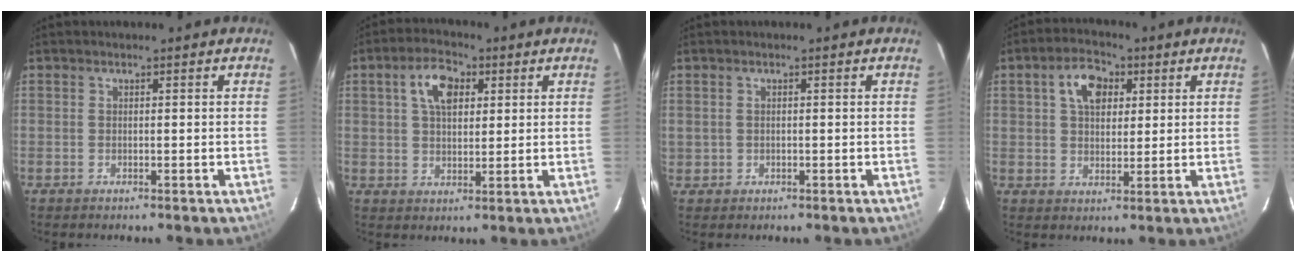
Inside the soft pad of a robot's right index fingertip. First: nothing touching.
{"total": 7.0, "force": [2.6, 4.0, 5.2], "torque": [-0.092, 0.022, 0.047]}
{"total": 1.2, "force": [0.1, 1.0, 0.5], "torque": [-0.010, 0.003, 0.006]}
{"total": 7.2, "force": [2.6, 4.6, 4.8], "torque": [-0.082, 0.026, 0.048]}